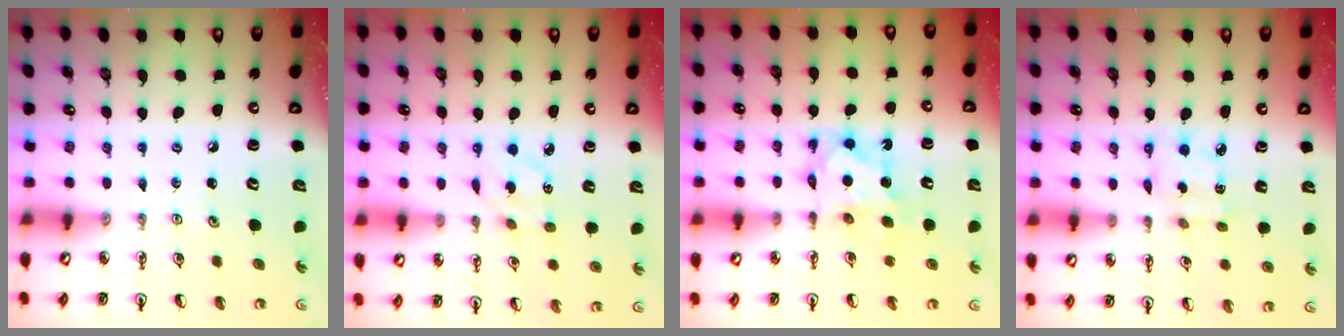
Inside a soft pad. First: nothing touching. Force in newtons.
{"total": 3.9, "press": 3.9, "slide": 0.3}
{"total": 8.6, "press": 8.6, "slide": 0.4}
{"total": 3.3, "press": 3.3, "slide": 0.1}